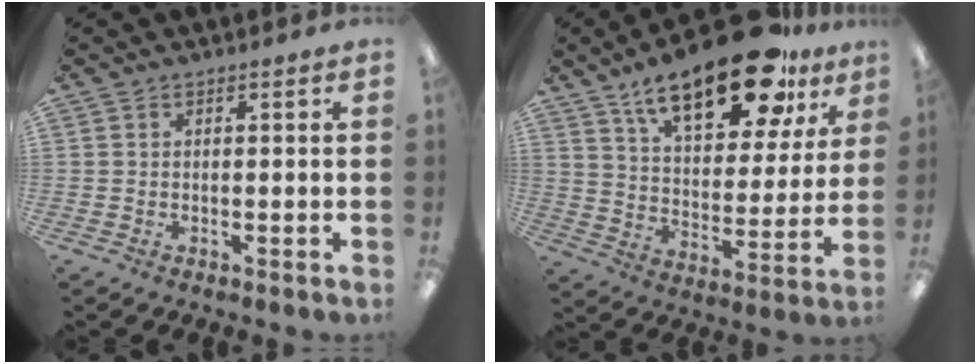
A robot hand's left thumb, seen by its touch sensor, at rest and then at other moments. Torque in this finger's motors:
{"motor_torque": [0.53, 0.69, 1.30, -1.46, 0.12]}